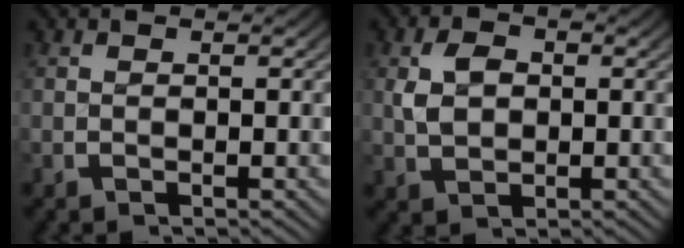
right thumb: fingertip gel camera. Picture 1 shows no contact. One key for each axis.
{"total": 3.4, "fx": 0.4, "fy": 2.6, "fz": 2.0, "tx": -0.047, "ty": -0.009, "tz": 0.014}